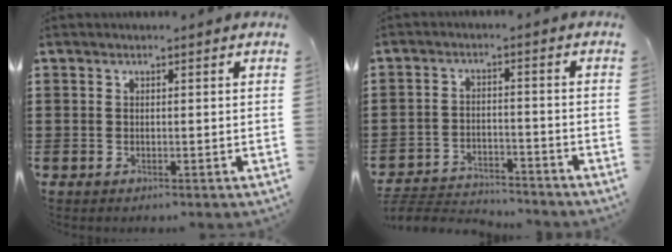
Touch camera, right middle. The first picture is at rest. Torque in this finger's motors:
{"motor_torque": [0.16, 0.13, 0.01, 0.00]}